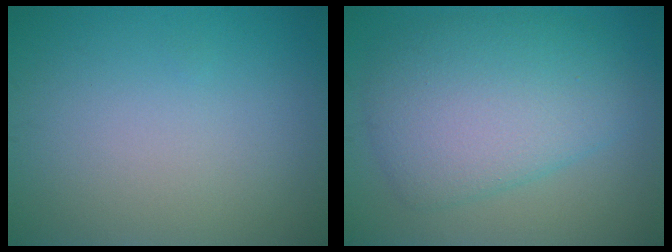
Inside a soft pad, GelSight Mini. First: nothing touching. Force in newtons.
{"total": 7.4, "press": 7.4, "slide": 0.1}